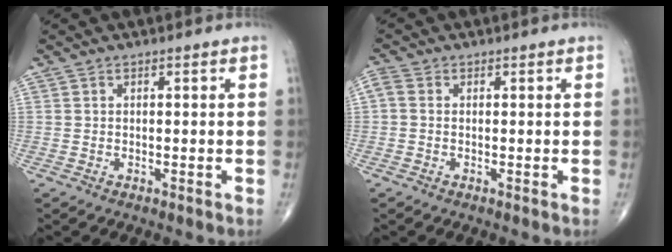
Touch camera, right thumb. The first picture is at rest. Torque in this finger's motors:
{"motor_torque": [-0.28, 0.28, 0.33, 0.05, 0.10]}